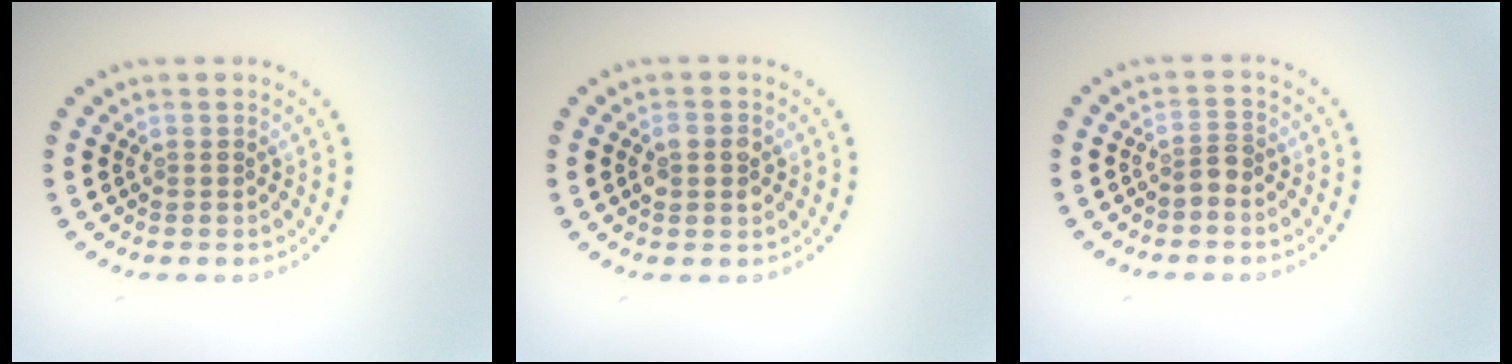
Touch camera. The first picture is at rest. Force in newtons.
{"total": 2.3, "press": 2.3, "slide": 0.2}
{"total": 1.2, "press": 0.8, "slide": 0.8}